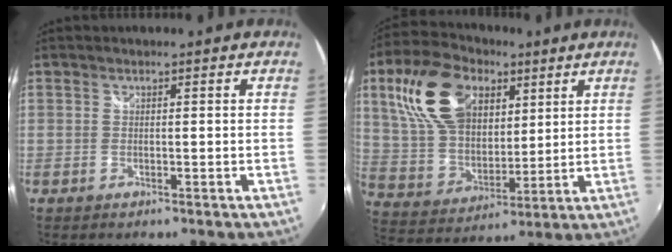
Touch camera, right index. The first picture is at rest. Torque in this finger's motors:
{"motor_torque": [1.54, 0.60, 0.90, 0.16]}